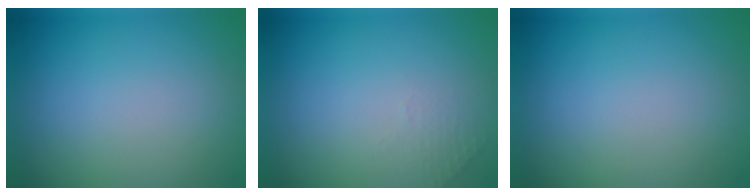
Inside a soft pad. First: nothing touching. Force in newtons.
{"total": 0.5, "press": 0.4, "slide": 0.4}
{"total": 0.0}